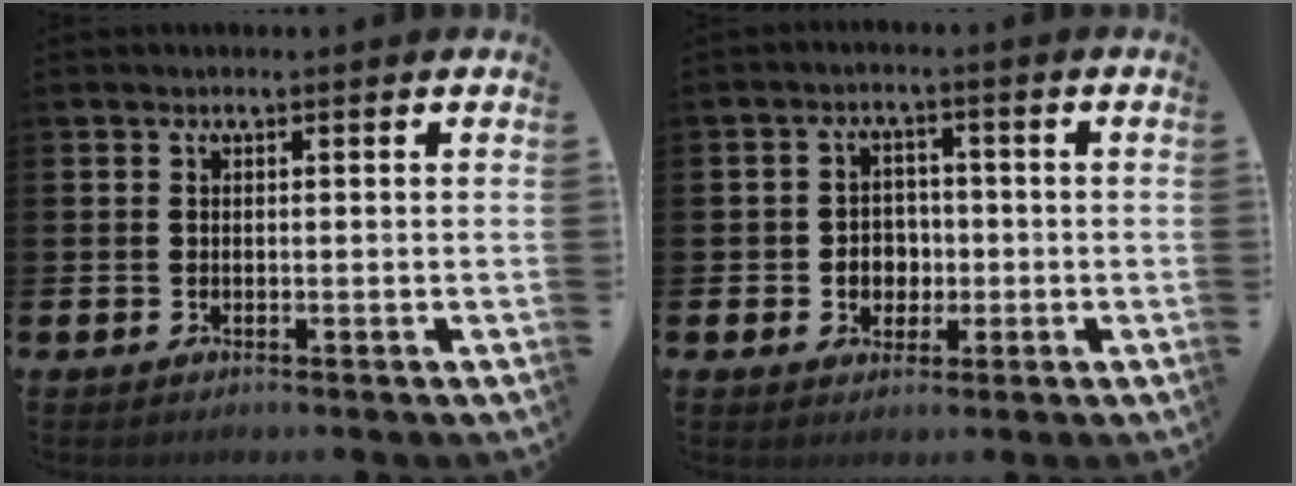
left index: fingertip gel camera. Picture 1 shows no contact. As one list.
[{"total": 3.4, "force": [-0.4, 3.2, 1.1], "torque": [-0.022, 0.003, -0.016]}]